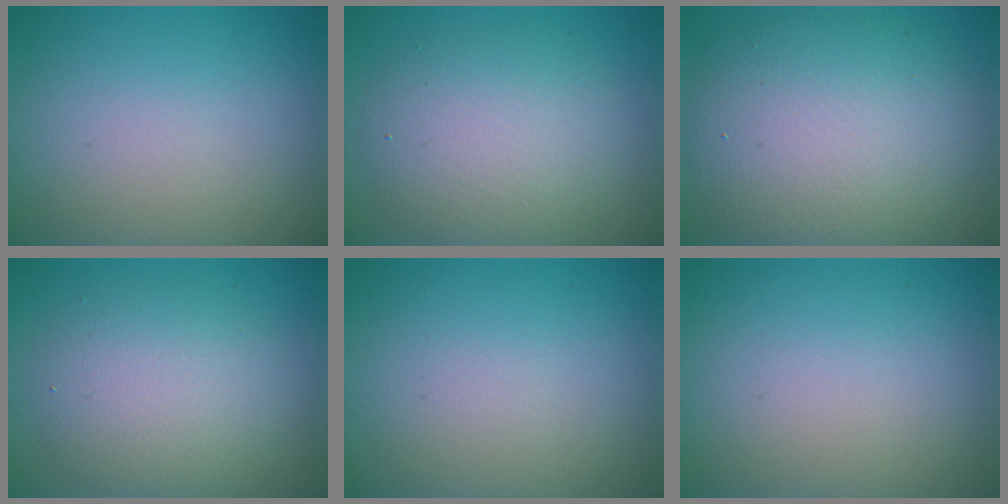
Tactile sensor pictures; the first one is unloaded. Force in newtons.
{"total": 6.2, "press": 6.2, "slide": 0.2}
{"total": 10.7, "press": 10.6, "slide": 0.6}
{"total": 5.3, "press": 5.3, "slide": 0.1}
{"total": 0.0}
{"total": 0.0}